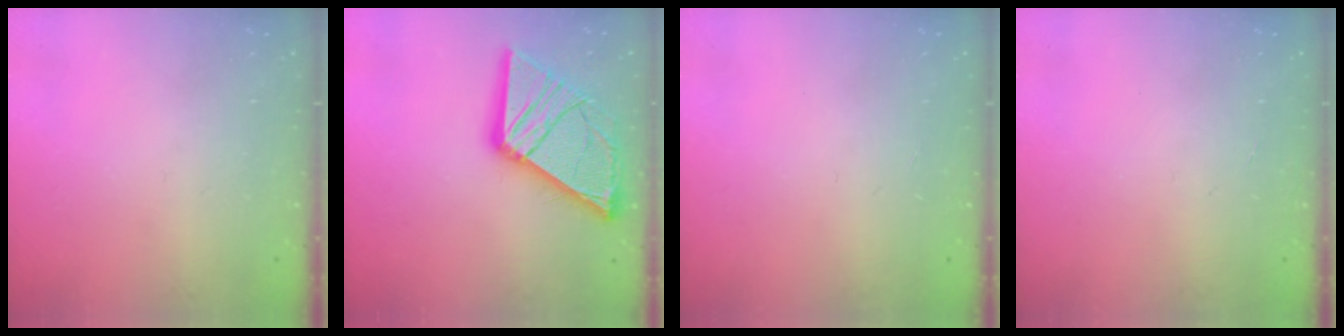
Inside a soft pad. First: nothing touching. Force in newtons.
{"total": 19.4, "press": 19.2, "slide": 2.1}
{"total": 0.0}
{"total": 0.0}